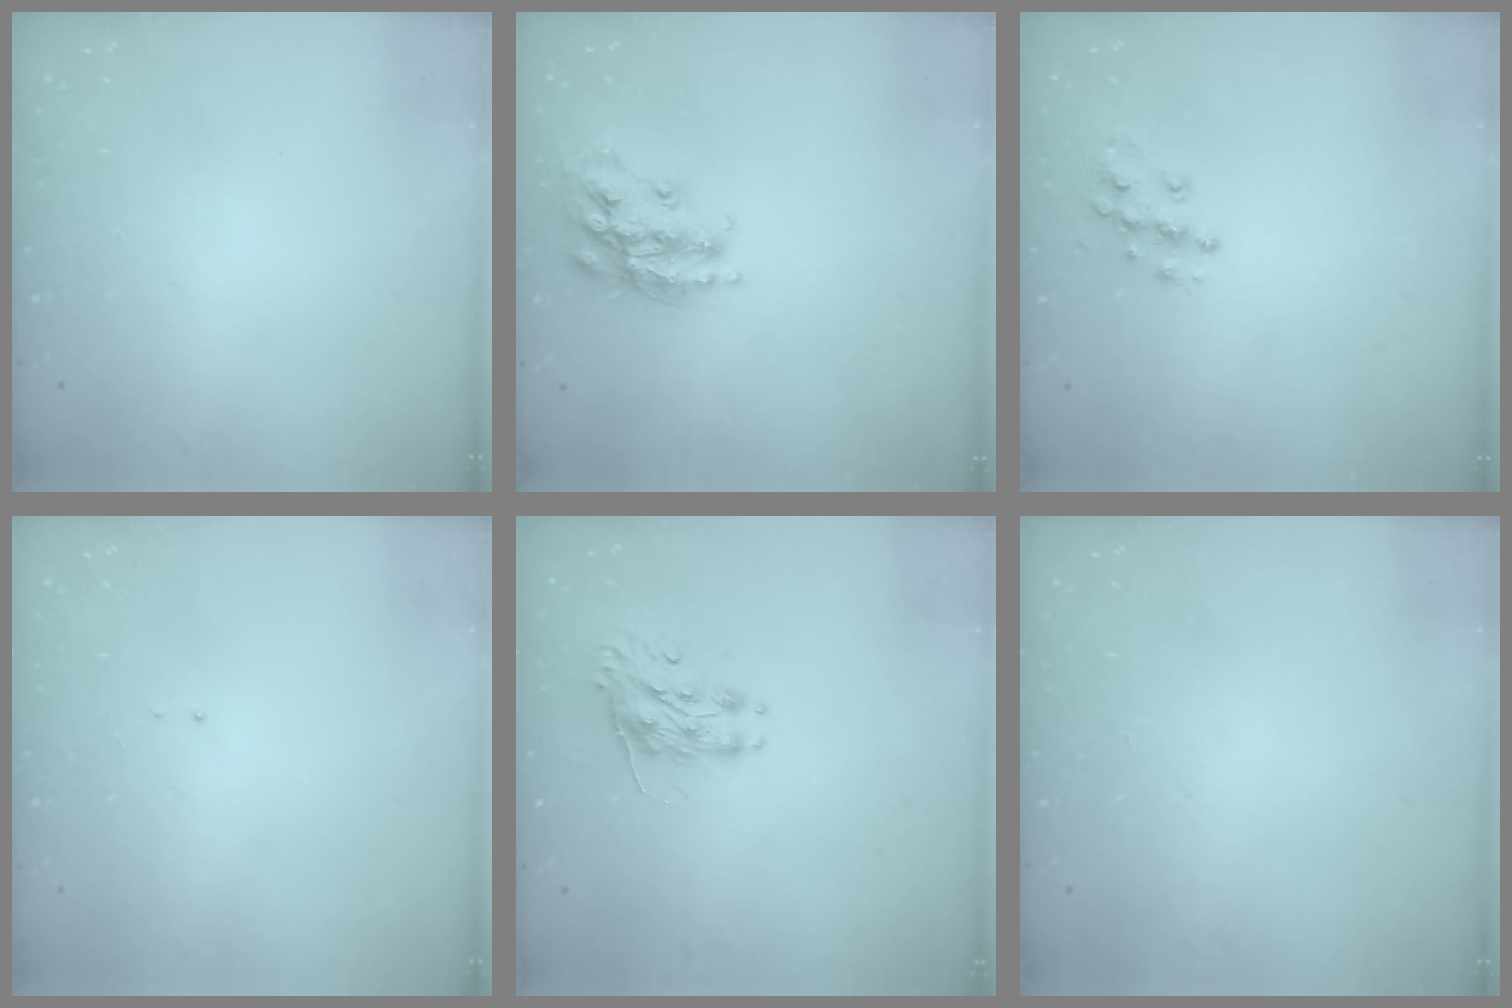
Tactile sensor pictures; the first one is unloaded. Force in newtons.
{"total": 17.2, "press": 17.2, "slide": 1.2}
{"total": 9.9, "press": 9.9, "slide": 0.7}
{"total": 0.7, "press": 0.7, "slide": 0.1}
{"total": 8.4, "press": 8.4, "slide": 0.3}
{"total": 0.0}